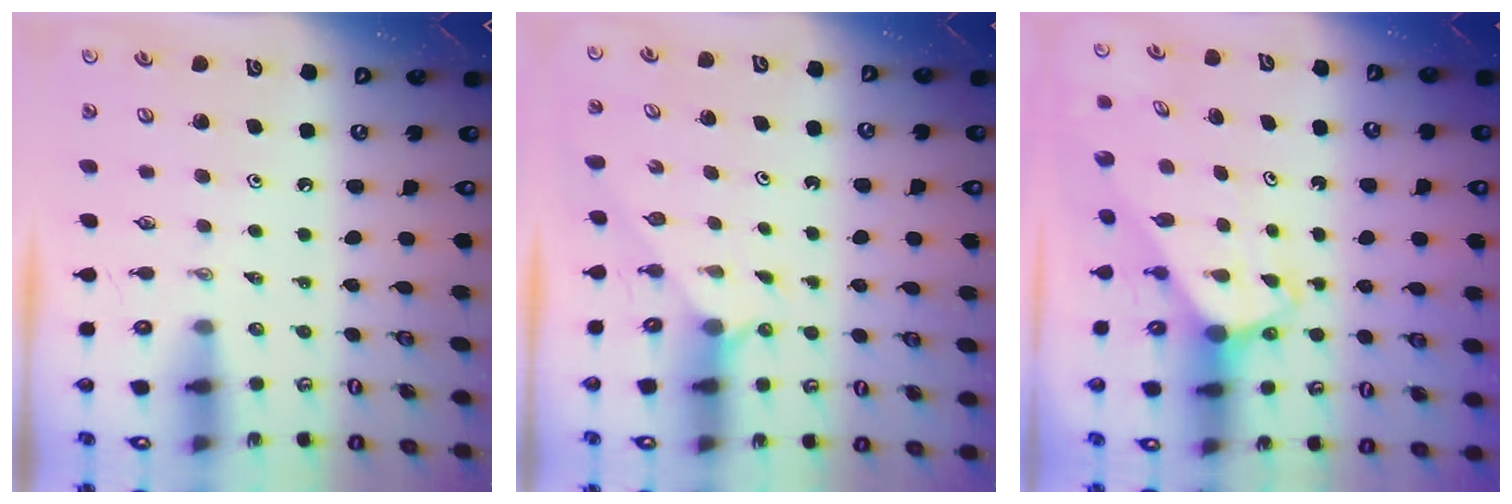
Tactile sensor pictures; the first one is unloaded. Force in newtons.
{"total": 1.2, "press": 1.2, "slide": 0.2}
{"total": 2.5, "press": 2.5, "slide": 0.2}